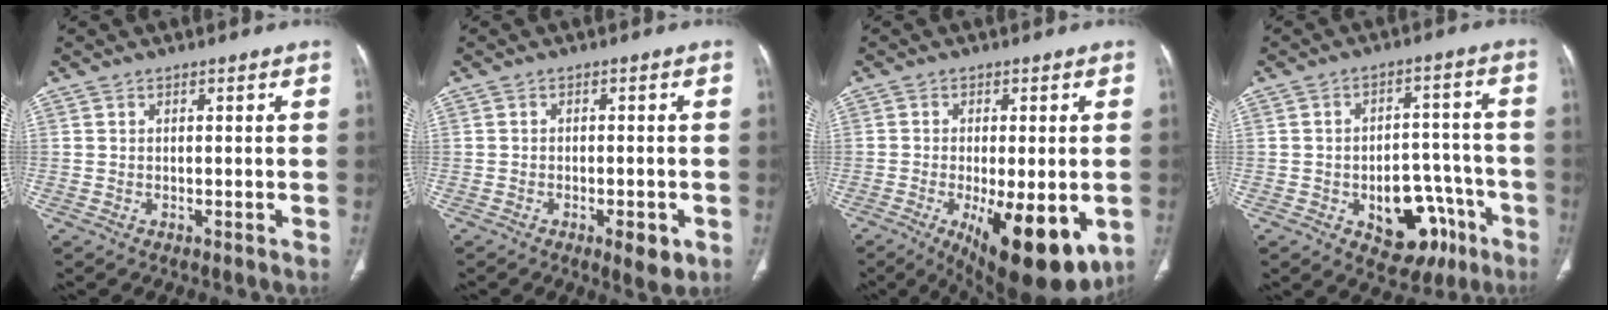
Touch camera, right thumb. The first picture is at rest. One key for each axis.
{"total": 4.6, "fx": -2.0, "fy": 1.7, "fz": 3.7, "tx": -0.044, "ty": -0.002, "tz": -0.023}
{"total": 16.4, "fx": -5.5, "fy": 6.1, "fz": 14.2, "tx": -0.175, "ty": -0.020, "tz": -0.065}
{"total": 13.4, "fx": -5.9, "fy": 8.4, "fz": 8.5, "tx": -0.069, "ty": 0.048, "tz": -0.070}